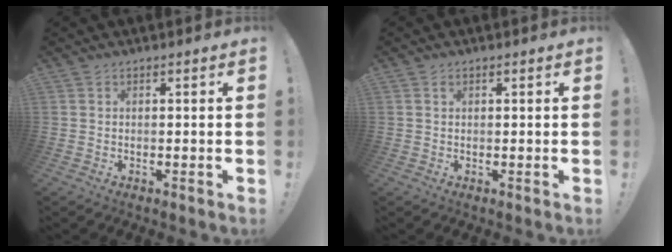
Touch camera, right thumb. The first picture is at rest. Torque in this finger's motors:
{"motor_torque": [0.00, 0.20, 0.06, -0.19, -0.01]}